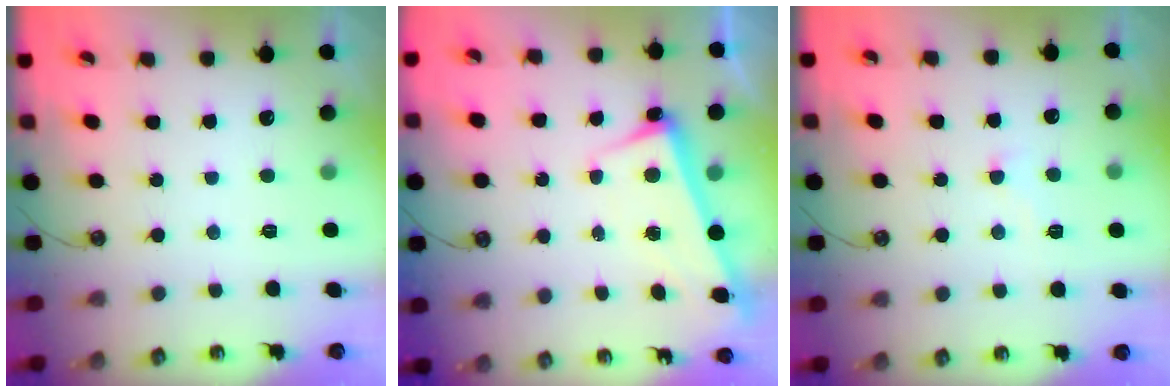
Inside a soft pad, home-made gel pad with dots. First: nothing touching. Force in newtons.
{"total": 2.6, "press": 2.4, "slide": 0.9}
{"total": 2.5, "press": 2.5, "slide": 0.4}